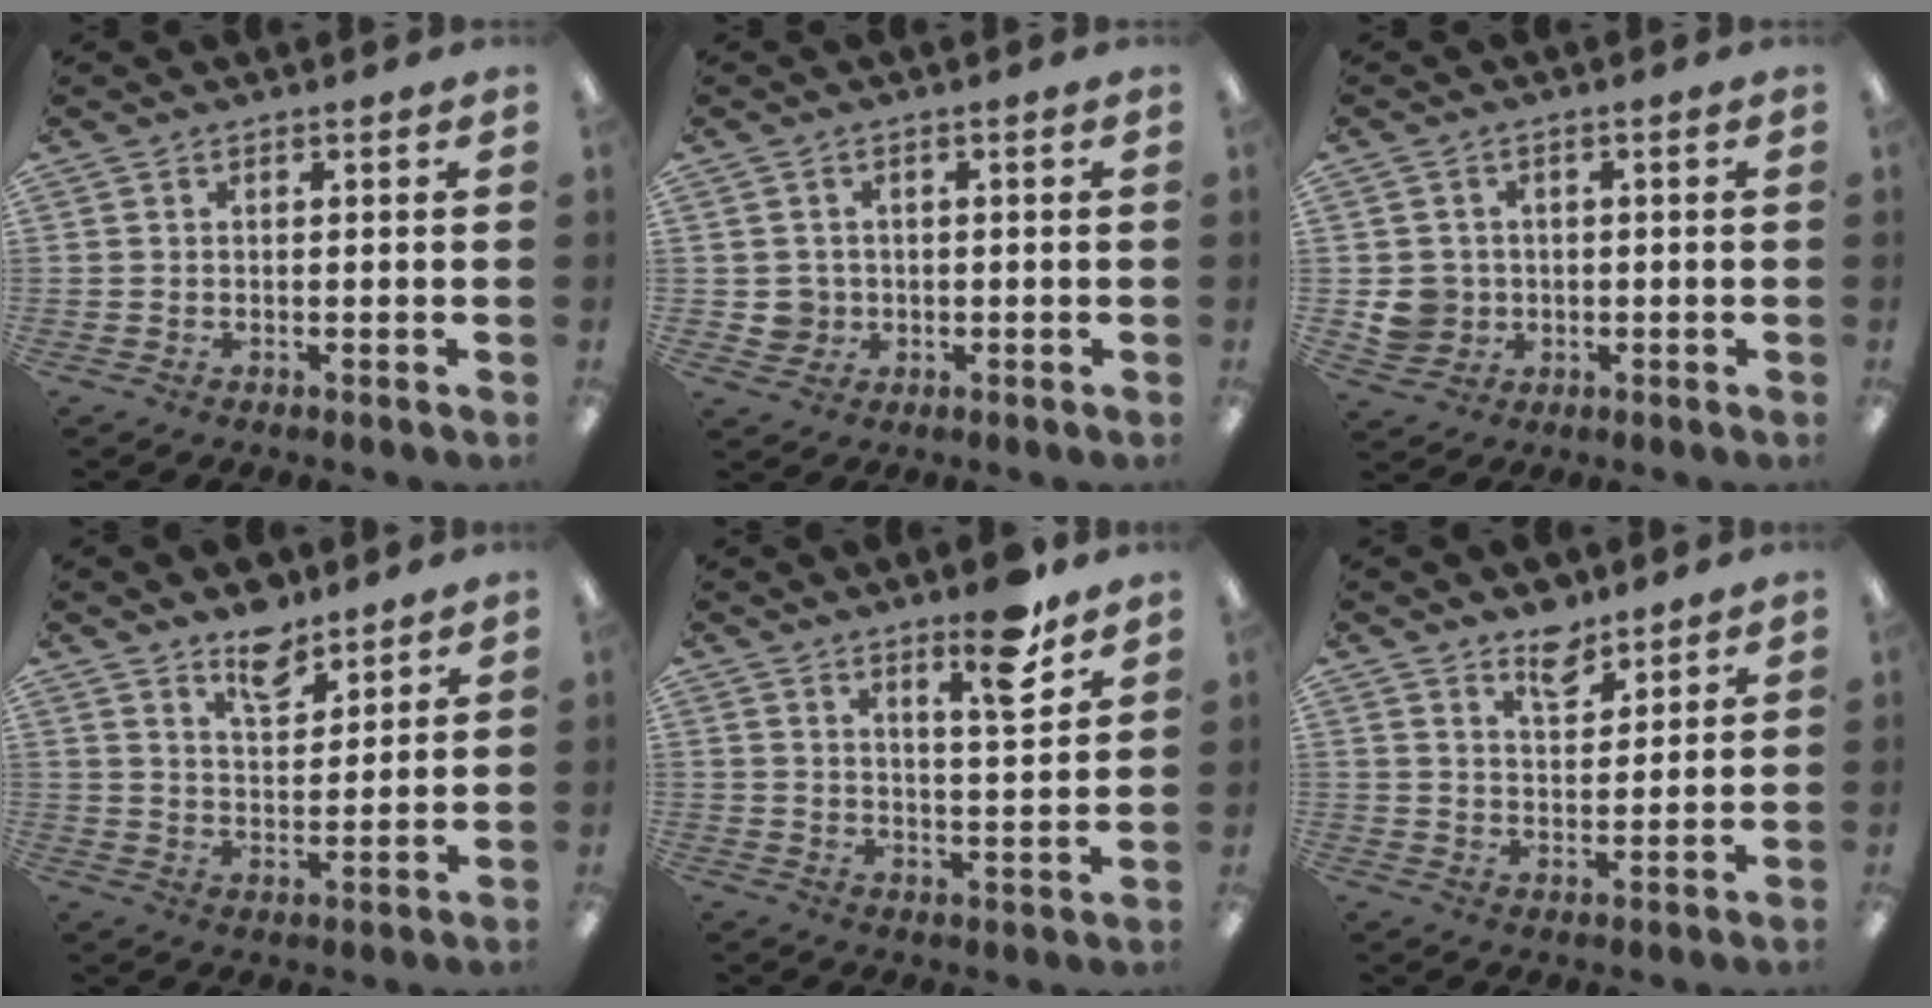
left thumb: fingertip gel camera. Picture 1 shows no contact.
{"total": 3.5, "force": [0.1, 3.5, 0.4], "torque": [-0.006, 0.003, 0.002]}
{"total": 5.6, "force": [-0.1, 5.4, 1.3], "torque": [-0.025, 0.007, 0.002]}
{"total": 8.4, "force": [6.9, 3.7, 3.2], "torque": [-0.035, -0.044, 0.120]}
{"total": 10.7, "force": [7.5, 2.0, 7.3], "torque": [-0.104, -0.045, 0.118]}
{"total": 7.2, "force": [5.8, 3.4, 2.6], "torque": [-0.027, -0.035, 0.102]}